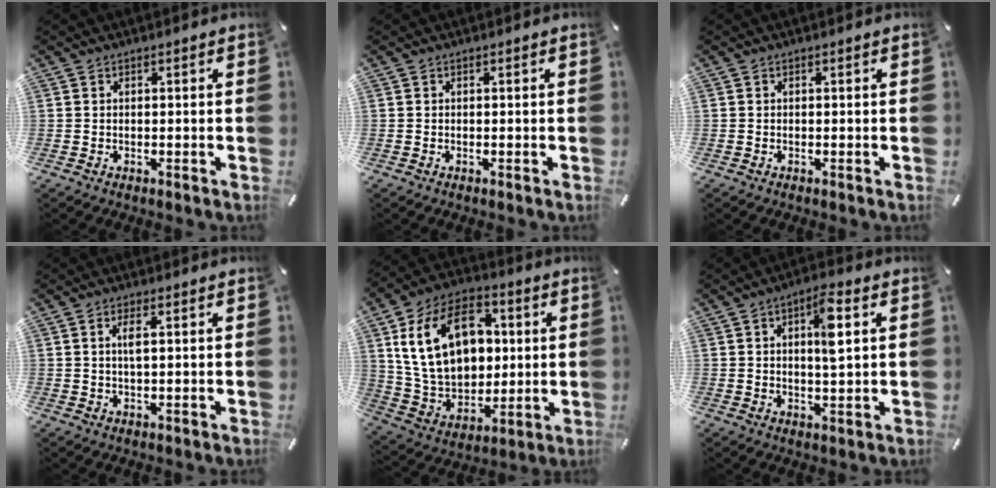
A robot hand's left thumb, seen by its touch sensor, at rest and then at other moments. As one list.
[{"total": 0.0}, {"total": 0.0}, {"total": 3.1, "force": [0.8, 0.9, 2.9], "torque": [-0.061, 0.004, 0.011]}, {"total": 21.6, "force": [5.2, 15.6, 14.0], "torque": [-0.266, -0.003, 0.096]}, {"total": 7.6, "force": [2.1, 2.6, 6.9], "torque": [-0.106, -0.006, 0.028]}]